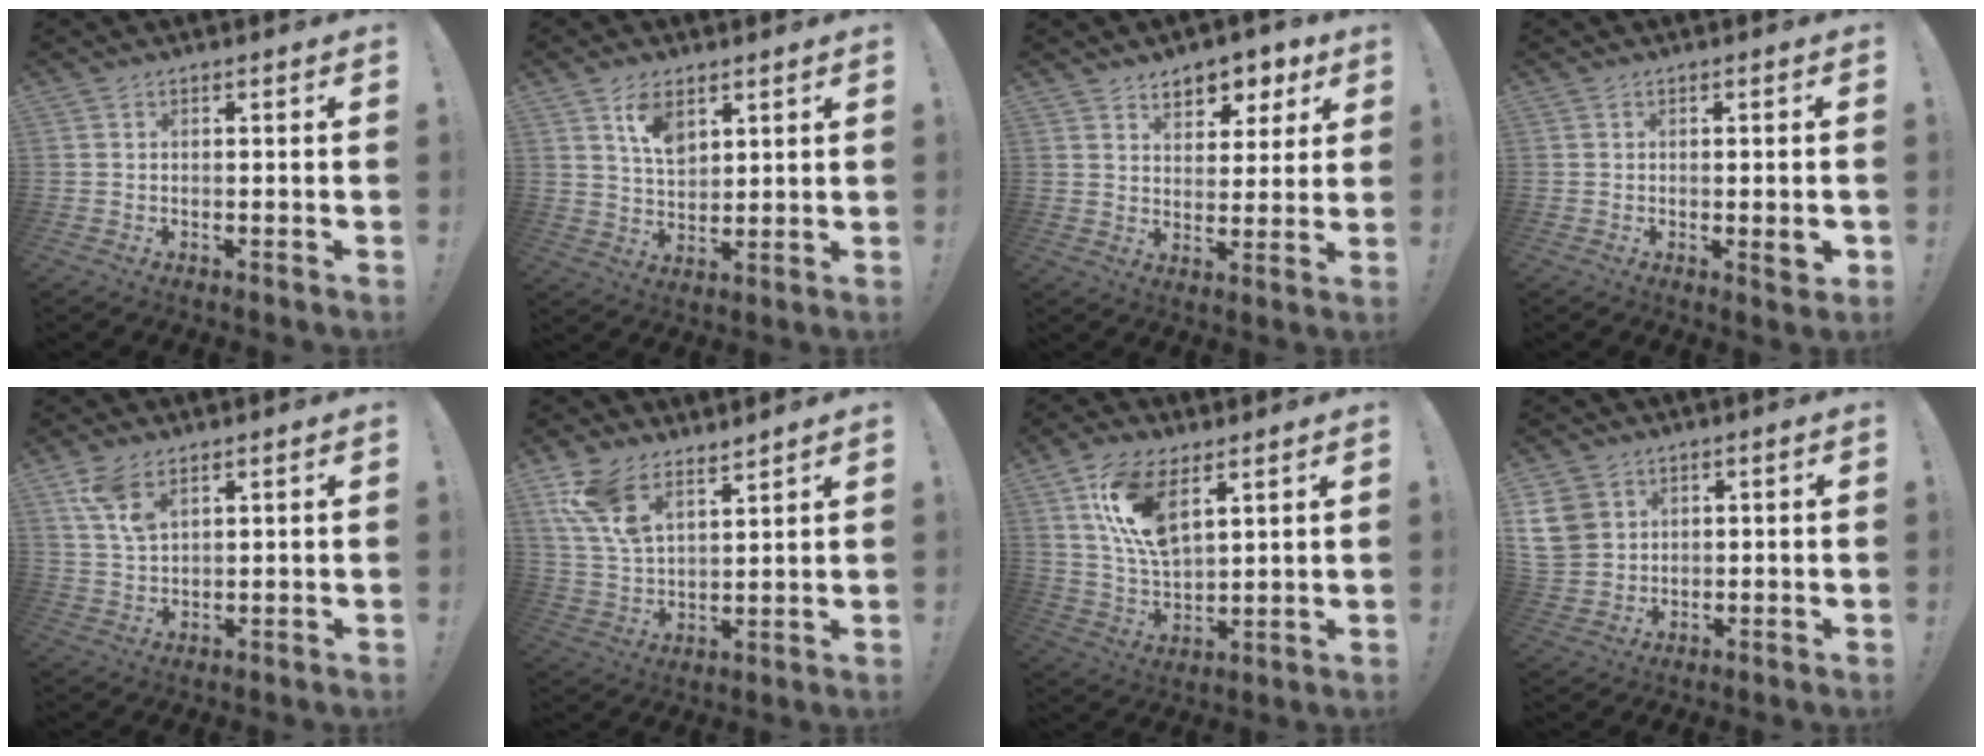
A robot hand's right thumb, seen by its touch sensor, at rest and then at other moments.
{"total": 8.8, "force": [5.0, 5.2, 5.0], "torque": [-0.079, -0.022, 0.092]}
{"total": 7.2, "force": [4.7, 4.9, 2.3], "torque": [-0.023, -0.034, 0.088]}
{"total": 4.1, "force": [-0.6, 0.6, 4.0], "torque": [-0.042, -0.011, -0.009]}
{"total": 7.5, "force": [4.4, 3.6, 4.9], "torque": [-0.086, -0.018, 0.083]}
{"total": 11.2, "force": [8.5, 4.8, 5.3], "torque": [-0.113, -0.045, 0.166]}
{"total": 14.6, "force": [7.5, 7.4, 10.1], "torque": [-0.201, -0.024, 0.138]}
{"total": 9.0, "force": [3.0, 7.7, 3.6], "torque": [-0.079, -0.008, 0.063]}